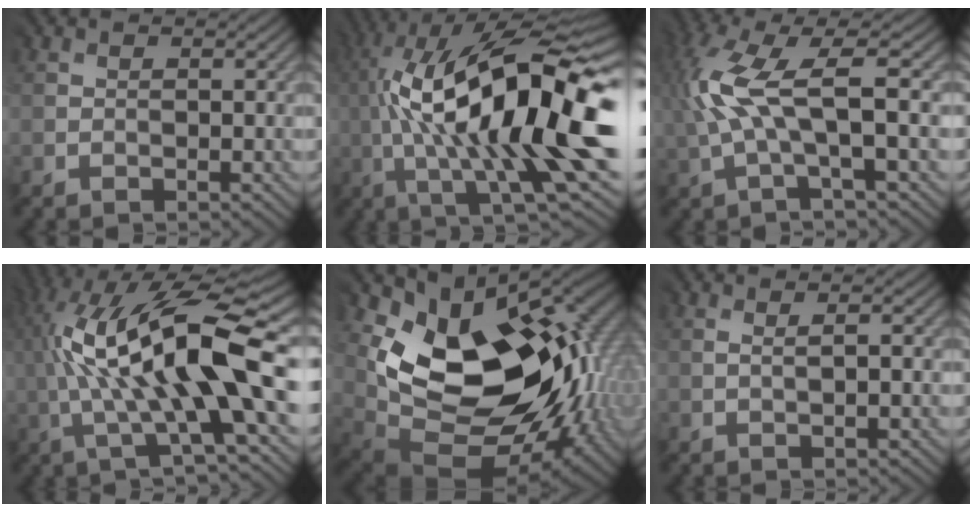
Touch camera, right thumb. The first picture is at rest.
{"total": 18.5, "force": [1.4, 5.1, 17.7], "torque": [-0.290, 0.026, 0.029]}
{"total": 8.6, "force": [0.9, 2.0, 8.4], "torque": [-0.189, 0.014, 0.018]}
{"total": 15.1, "force": [1.8, 3.6, 14.6], "torque": [-0.276, 0.028, 0.033]}
{"total": 15.1, "force": [4.1, 10.2, 10.3], "torque": [-0.139, -0.022, 0.096]}
{"total": 0.6, "force": [0.3, -0.5, 0.0], "torque": [0.000, 0.003, 0.009]}